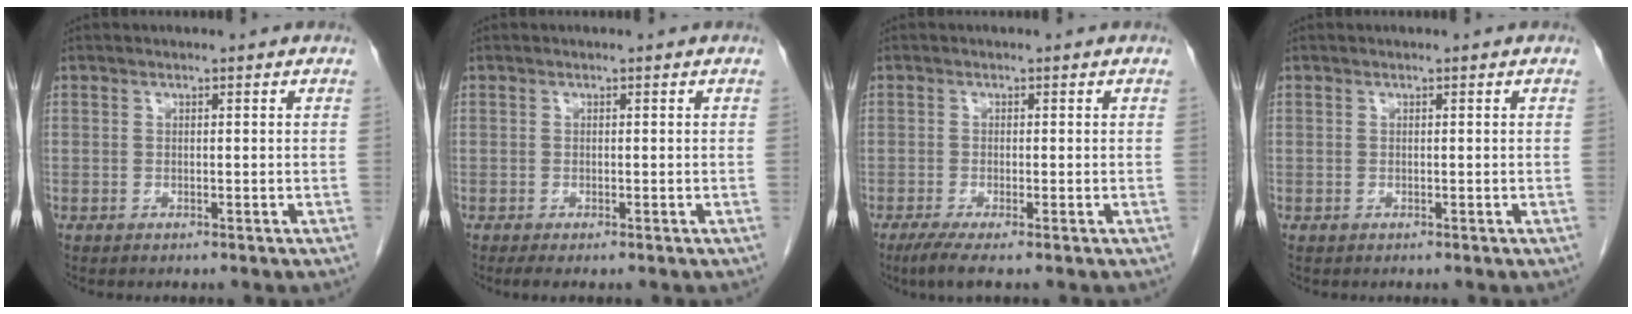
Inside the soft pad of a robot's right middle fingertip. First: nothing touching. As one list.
[{"total": 1.5, "force": [-1.0, 0.2, 1.0], "torque": [-0.019, -0.007, -0.016]}, {"total": 3.4, "force": [-2.2, 0.1, 2.6], "torque": [-0.052, -0.013, -0.043]}, {"total": 0.0}]